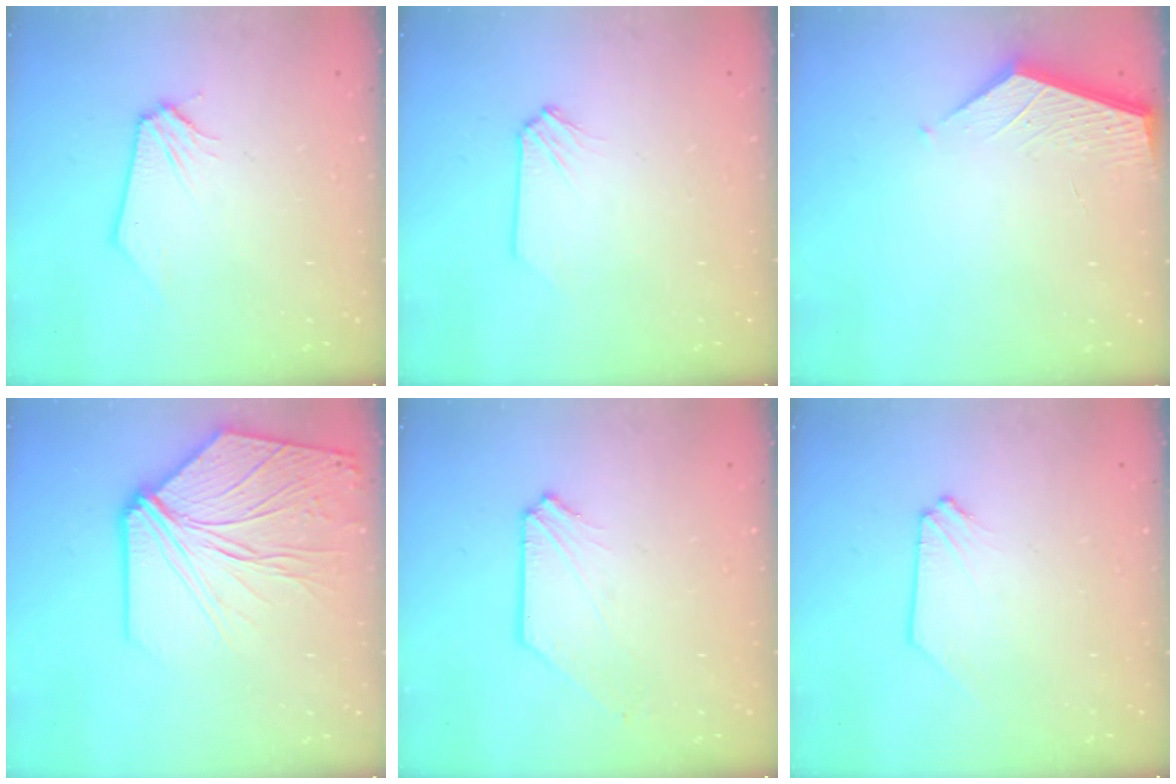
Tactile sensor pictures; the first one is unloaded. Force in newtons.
{"total": 0.0}
{"total": 2.6, "press": 2.6, "slide": 0.3}
{"total": 16.1, "press": 15.9, "slide": 2.9}
{"total": 1.0, "press": 1.0, "slide": 0.1}
{"total": 0.0}